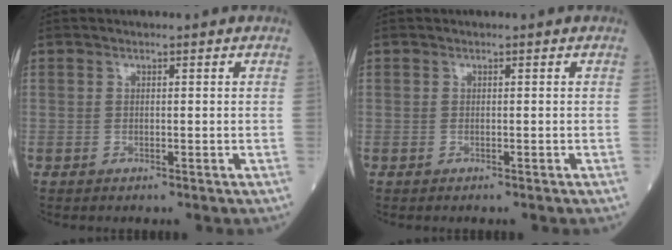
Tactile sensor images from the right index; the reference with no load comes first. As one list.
[{"total": 0.0}]